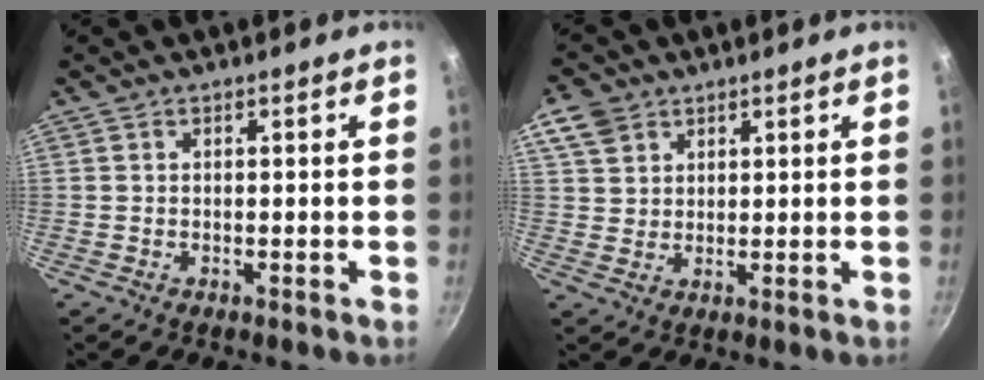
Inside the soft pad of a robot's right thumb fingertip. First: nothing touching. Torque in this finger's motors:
{"motor_torque": [-1.31, 1.90, -0.09, 0.32, 0.20]}